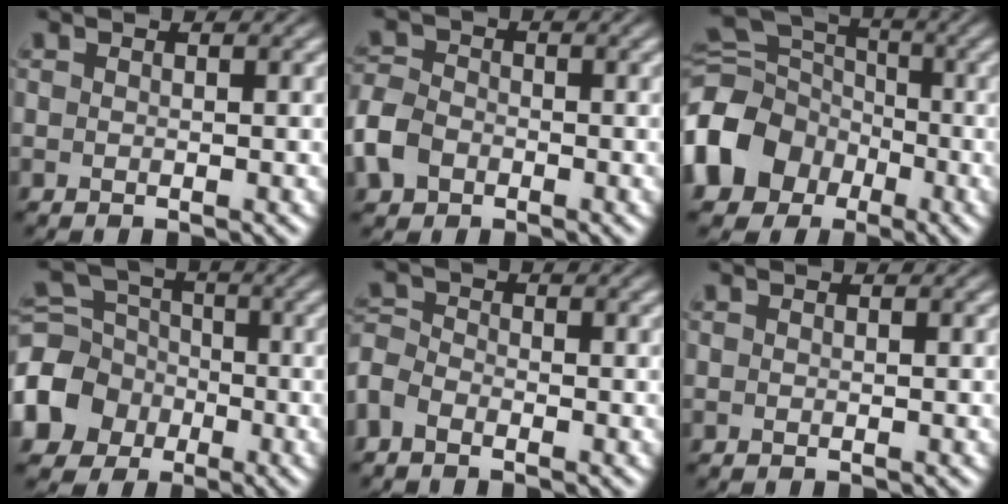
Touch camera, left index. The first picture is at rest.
{"total": 3.9, "force": [-1.7, 3.0, 1.8], "torque": [-0.046, 0.007, -0.047]}
{"total": 11.1, "force": [-4.1, 9.2, 4.8], "torque": [-0.114, -0.012, -0.095]}
{"total": 6.9, "force": [-2.5, 5.9, 2.7], "torque": [-0.072, 0.003, -0.063]}
{"total": 2.9, "force": [-1.7, 1.8, 1.4], "torque": [-0.035, 0.008, -0.051]}
{"total": 0.0}